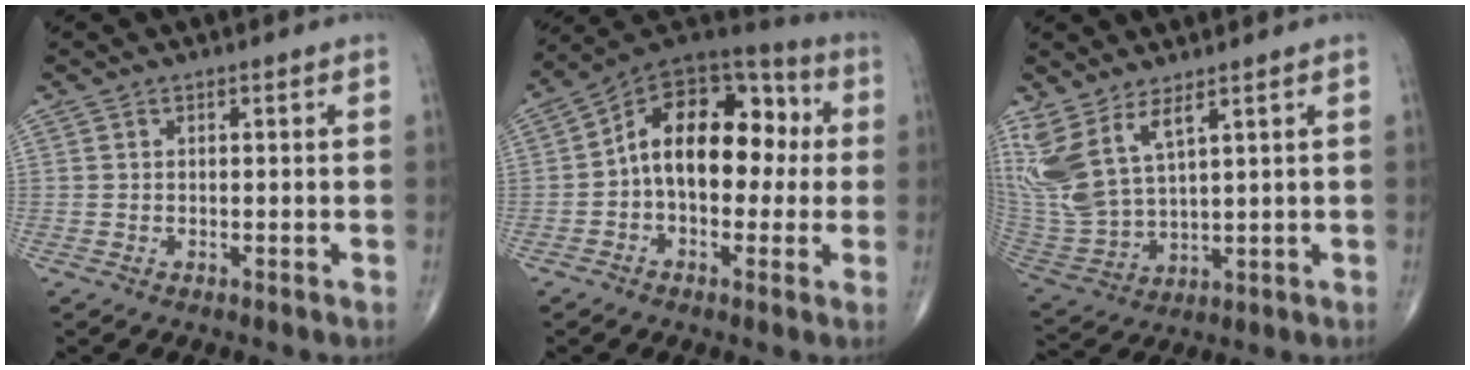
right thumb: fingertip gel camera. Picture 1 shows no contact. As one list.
[{"total": 17.4, "force": [0.5, 10.9, 13.6], "torque": [-0.169, 0.049, -0.004]}, {"total": 12.0, "force": [6.6, 4.6, 8.9], "torque": [-0.206, -0.033, 0.154]}]